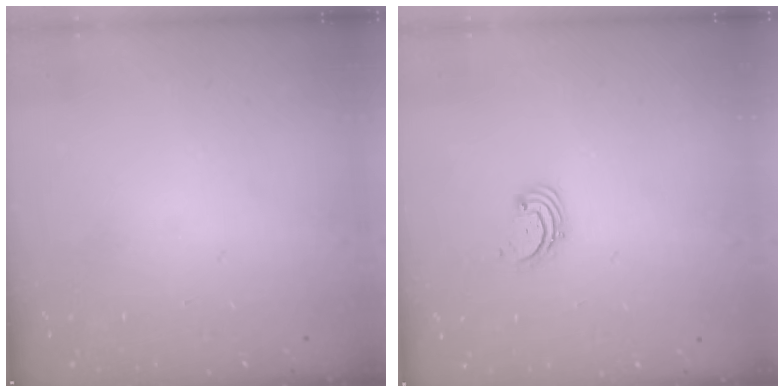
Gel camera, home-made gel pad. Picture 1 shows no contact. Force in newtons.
{"total": 1.7, "press": 1.7, "slide": 0.2}